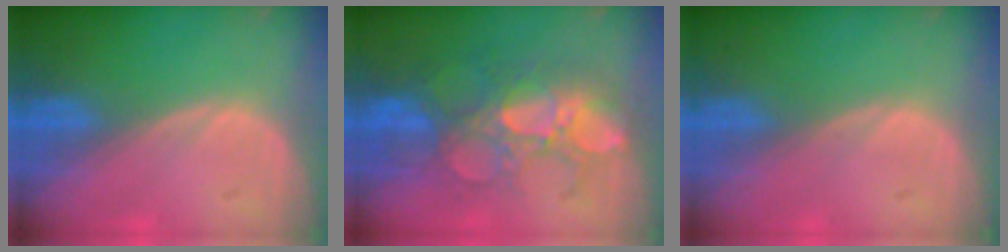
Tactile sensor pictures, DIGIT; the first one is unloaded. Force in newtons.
{"total": 10.3, "press": 9.3, "slide": 4.4}
{"total": 0.0}